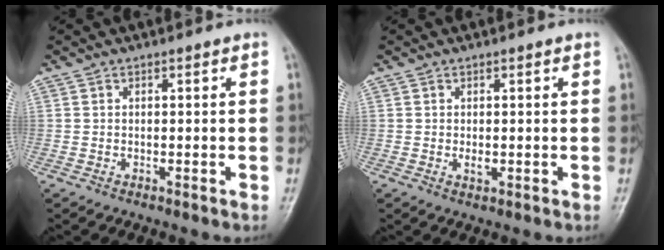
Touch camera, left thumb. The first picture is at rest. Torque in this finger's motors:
{"motor_torque": [0.33, 0.42, 0.14, 0.00, 0.00]}